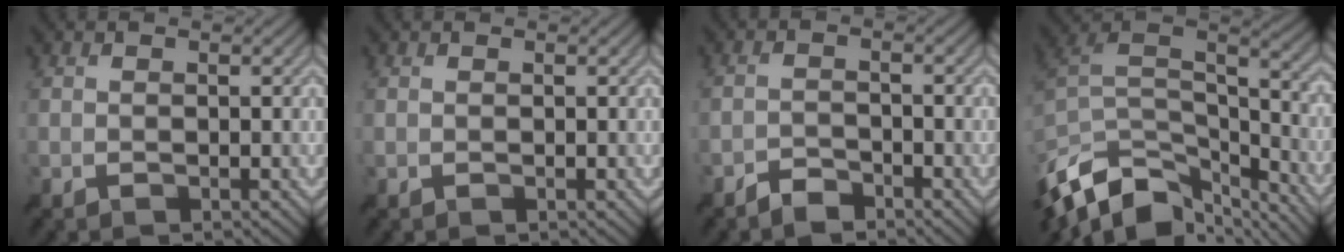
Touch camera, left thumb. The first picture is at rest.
{"total": 0.0}
{"total": 2.6, "force": [-2.3, 1.0, 0.6], "torque": [-0.007, 0.002, -0.047]}
{"total": 14.1, "force": [-9.7, 6.8, 7.5], "torque": [-0.209, -0.013, -0.159]}